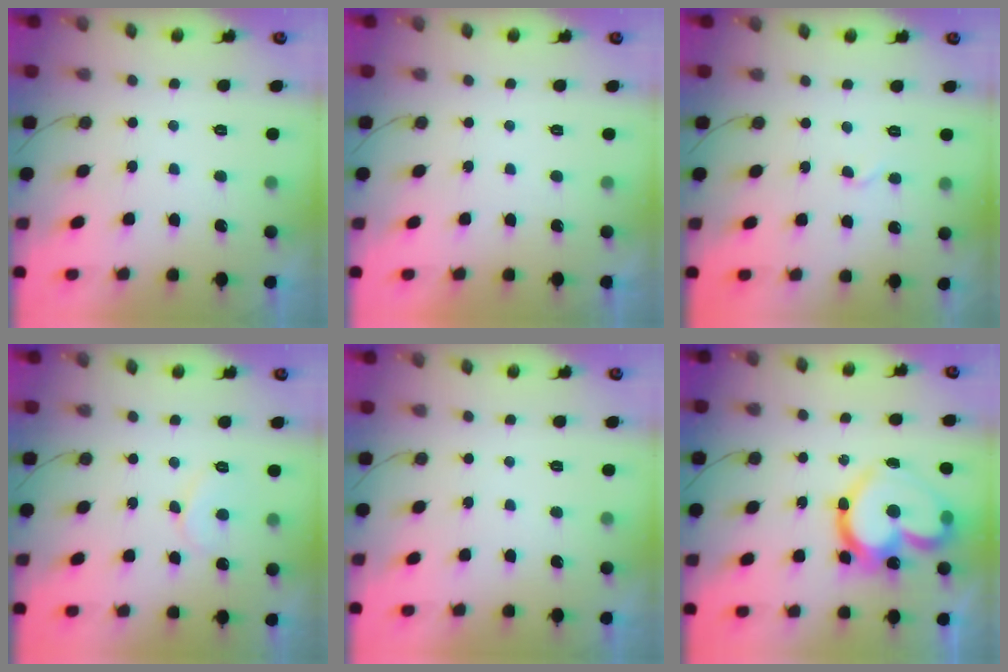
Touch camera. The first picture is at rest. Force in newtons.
{"total": 1.6, "press": 1.6, "slide": 0.0}
{"total": 2.7, "press": 2.7, "slide": 0.3}
{"total": 6.2, "press": 6.2, "slide": 0.5}
{"total": 0.0}
{"total": 20.6, "press": 20.6, "slide": 1.8}